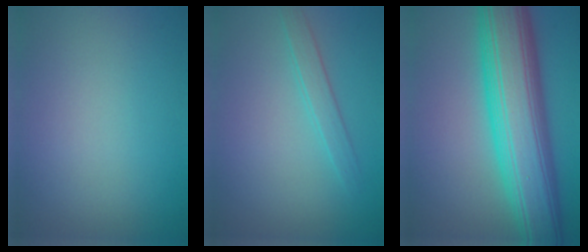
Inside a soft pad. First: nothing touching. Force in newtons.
{"total": 1.7, "press": 1.7, "slide": 0.1}
{"total": 12.5, "press": 12.5, "slide": 0.0}